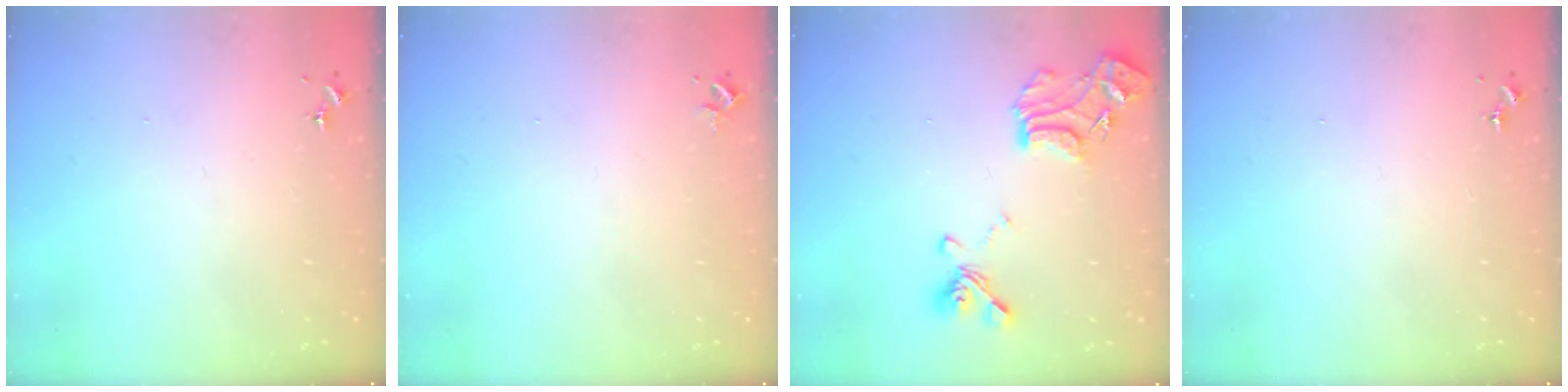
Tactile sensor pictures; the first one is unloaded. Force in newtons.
{"total": 2.4, "press": 2.4, "slide": 0.3}
{"total": 16.4, "press": 16.4, "slide": 1.4}
{"total": 0.0}